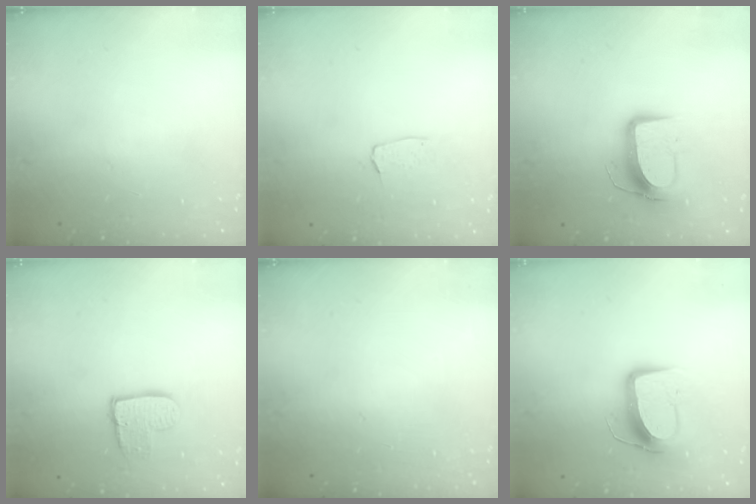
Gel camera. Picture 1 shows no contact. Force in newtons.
{"total": 3.0, "press": 3.0, "slide": 0.2}
{"total": 10.2, "press": 10.2, "slide": 0.4}
{"total": 9.0, "press": 9.0, "slide": 0.7}
{"total": 0.0}
{"total": 12.1, "press": 12.1, "slide": 1.0}